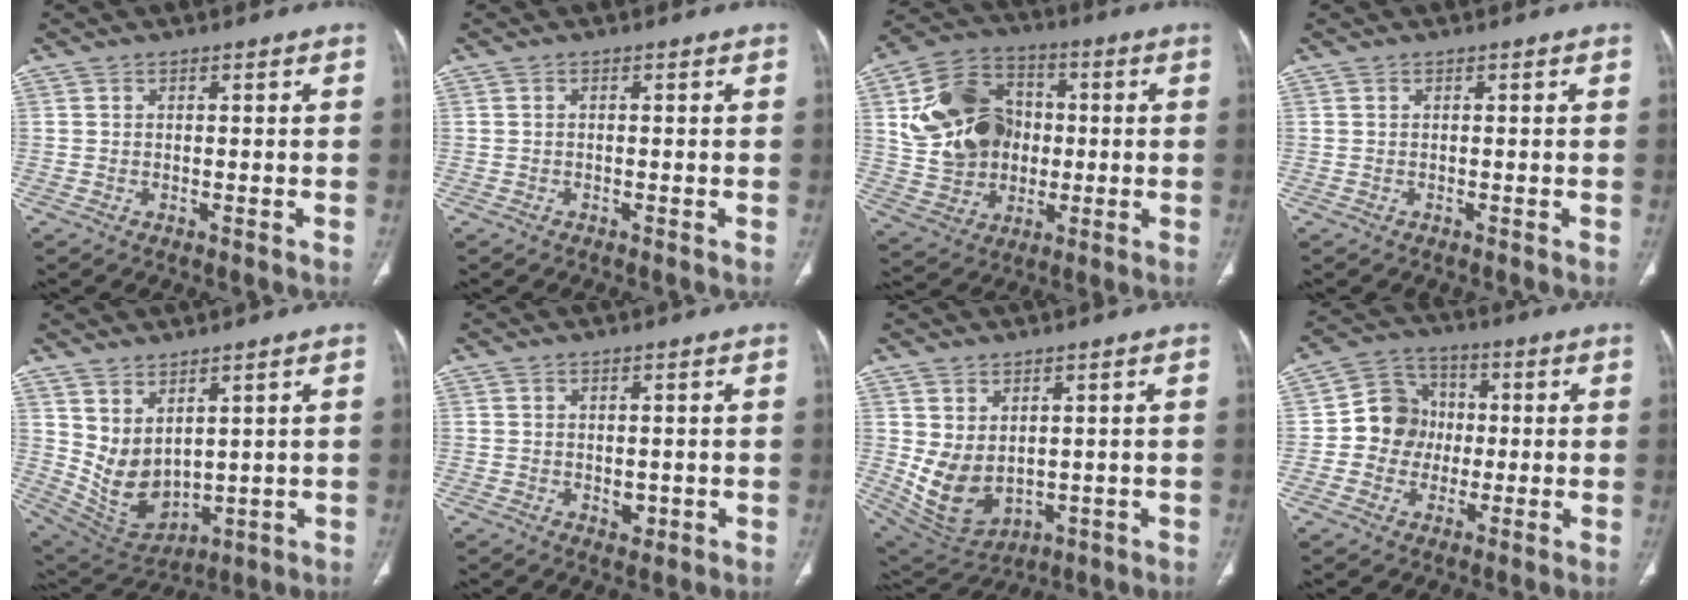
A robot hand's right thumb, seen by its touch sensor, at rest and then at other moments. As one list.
[{"total": 0.0}, {"total": 17.9, "force": [1.7, 14.3, 10.6], "torque": [-0.160, 0.014, 0.038]}, {"total": 0.0}, {"total": 9.4, "force": [3.3, 5.6, 6.8], "torque": [-0.104, -0.027, 0.097]}, {"total": 1.9, "force": [-0.2, 1.4, 1.3], "torque": [-0.011, -0.003, 0.003]}, {"total": 9.3, "force": [0.5, 6.4, 6.7], "torque": [-0.112, -0.012, 0.043]}, {"total": 9.6, "force": [-0.4, 8.9, 3.6], "torque": [-0.018, 0.022, -0.018]}]